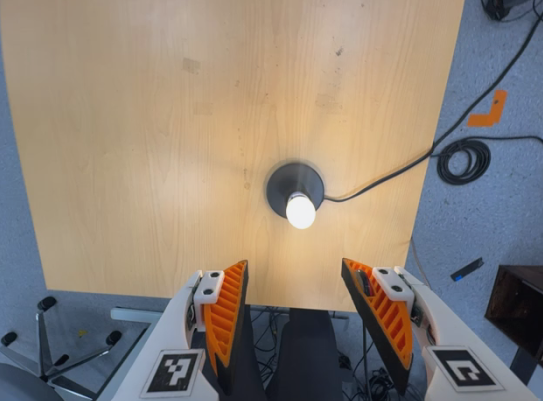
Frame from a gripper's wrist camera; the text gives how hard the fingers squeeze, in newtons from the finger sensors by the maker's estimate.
{"total": 0.0}